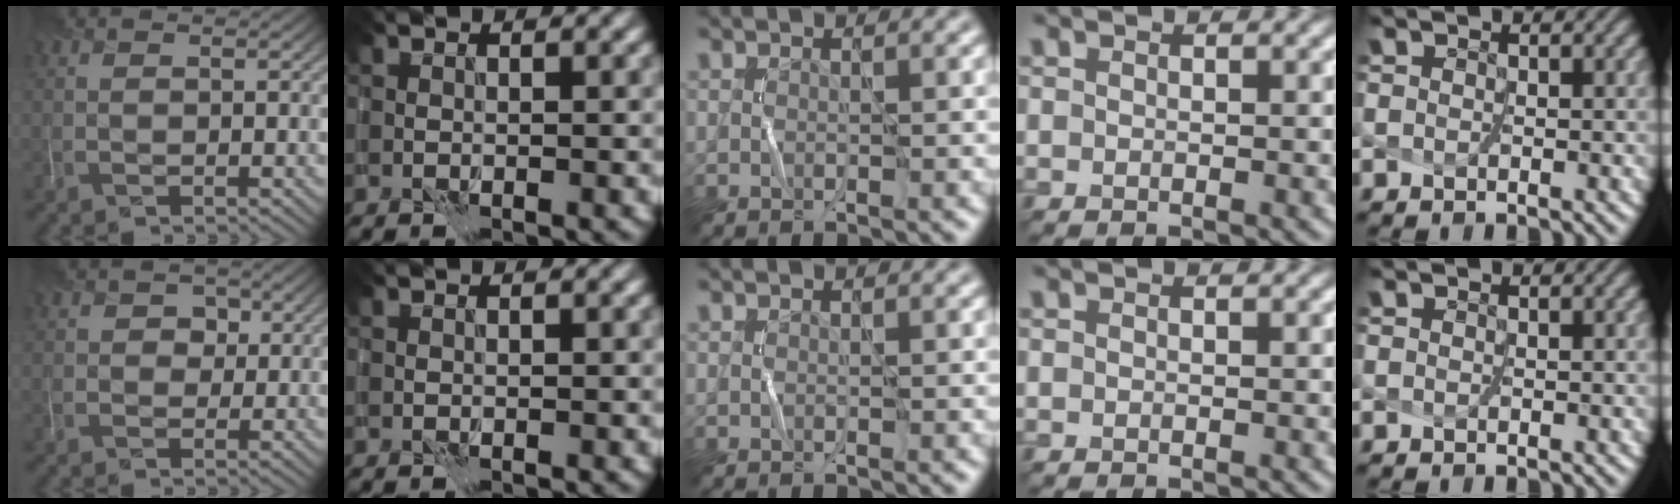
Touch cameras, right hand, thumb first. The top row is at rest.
{"thumb": {"total": 2.1, "force": [0.3, 2.0, 0.5], "torque": [-0.002, 0.002, 0.003]}}